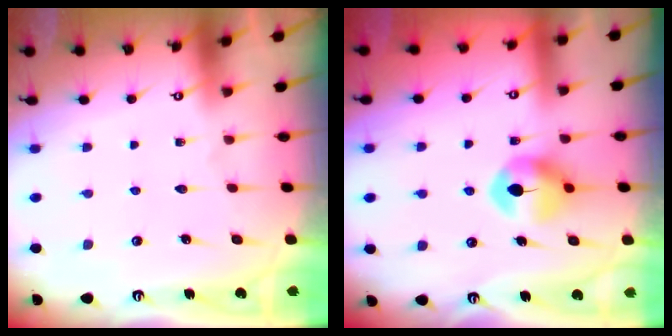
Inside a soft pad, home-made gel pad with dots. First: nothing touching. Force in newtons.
{"total": 8.6, "press": 8.6, "slide": 0.3}